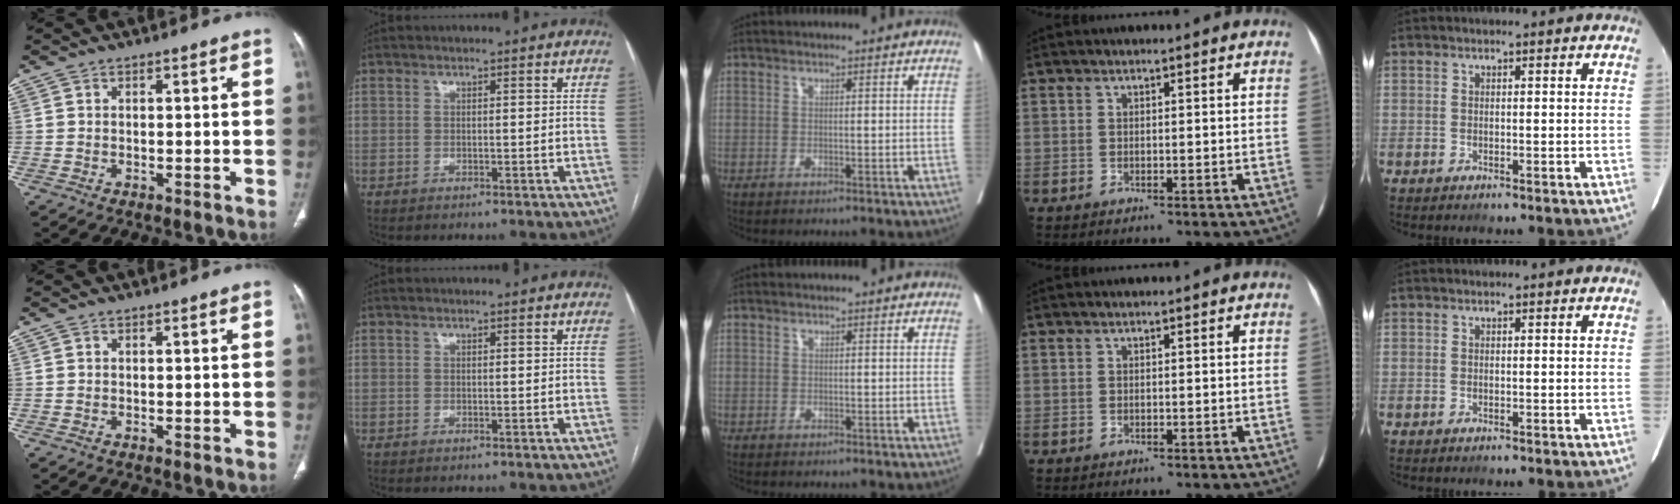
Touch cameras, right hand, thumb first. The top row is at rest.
{}